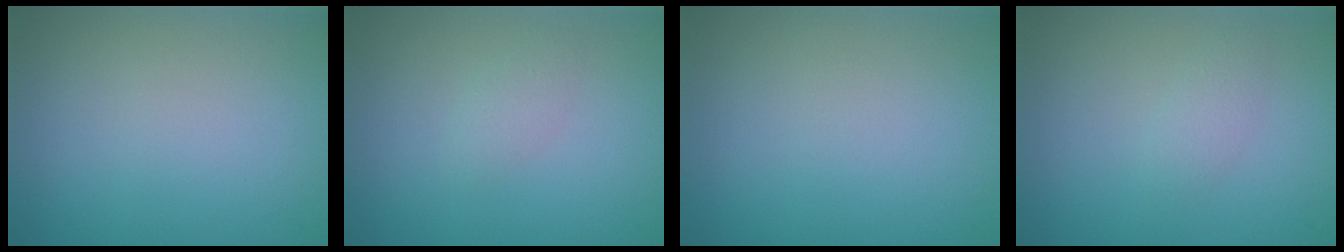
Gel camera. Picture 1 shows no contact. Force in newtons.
{"total": 1.2, "press": 1.2, "slide": 0.1}
{"total": 0.0}
{"total": 1.2, "press": 1.2, "slide": 0.1}